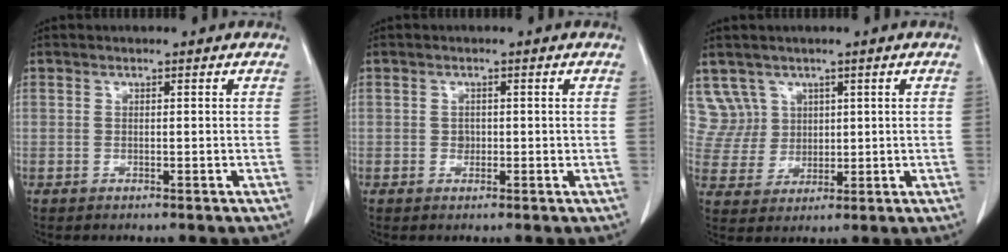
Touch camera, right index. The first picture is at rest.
{"total": 1.2, "force": [0.0, 1.0, 0.6], "torque": [-0.009, 0.002, 0.001]}
{"total": 6.1, "force": [3.3, 5.2, -0.5], "torque": [0.015, 0.014, 0.073]}